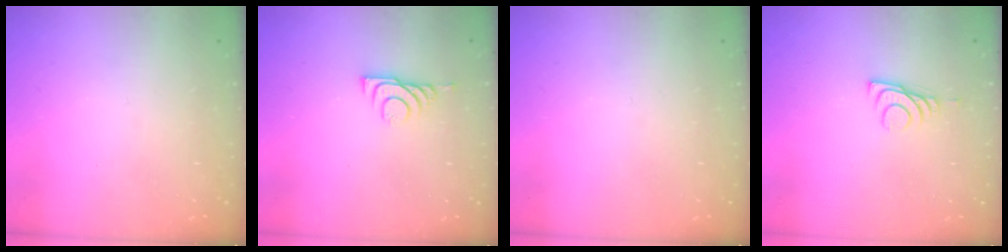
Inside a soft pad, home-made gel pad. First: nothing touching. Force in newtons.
{"total": 5.8, "press": 5.7, "slide": 0.8}
{"total": 0.0}
{"total": 6.6, "press": 6.6, "slide": 0.9}